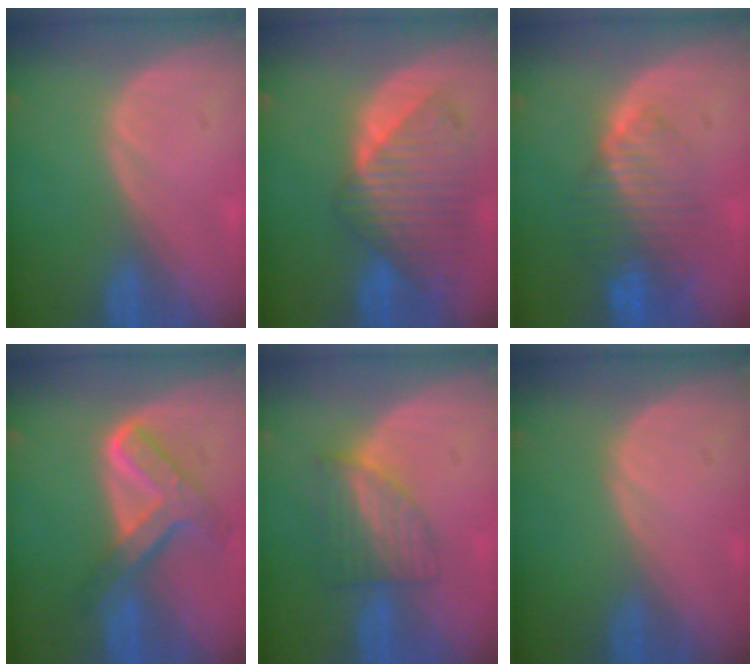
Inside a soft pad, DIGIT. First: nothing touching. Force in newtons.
{"total": 9.6, "press": 8.5, "slide": 4.5}
{"total": 8.4, "press": 7.1, "slide": 4.4}
{"total": 7.7, "press": 6.5, "slide": 4.1}
{"total": 6.4, "press": 5.7, "slide": 3.0}
{"total": 0.0}